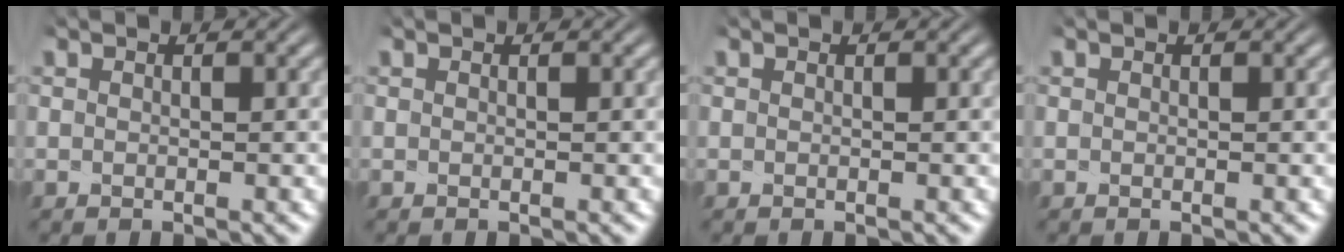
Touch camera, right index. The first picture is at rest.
{"total": 0.0}
{"total": 0.0}
{"total": 0.0}